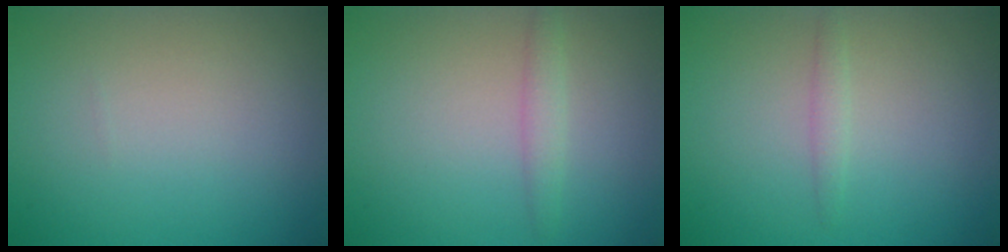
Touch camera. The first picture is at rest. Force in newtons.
{"total": 1.4, "press": 1.4, "slide": 0.0}
{"total": 1.0, "press": 0.9, "slide": 0.2}